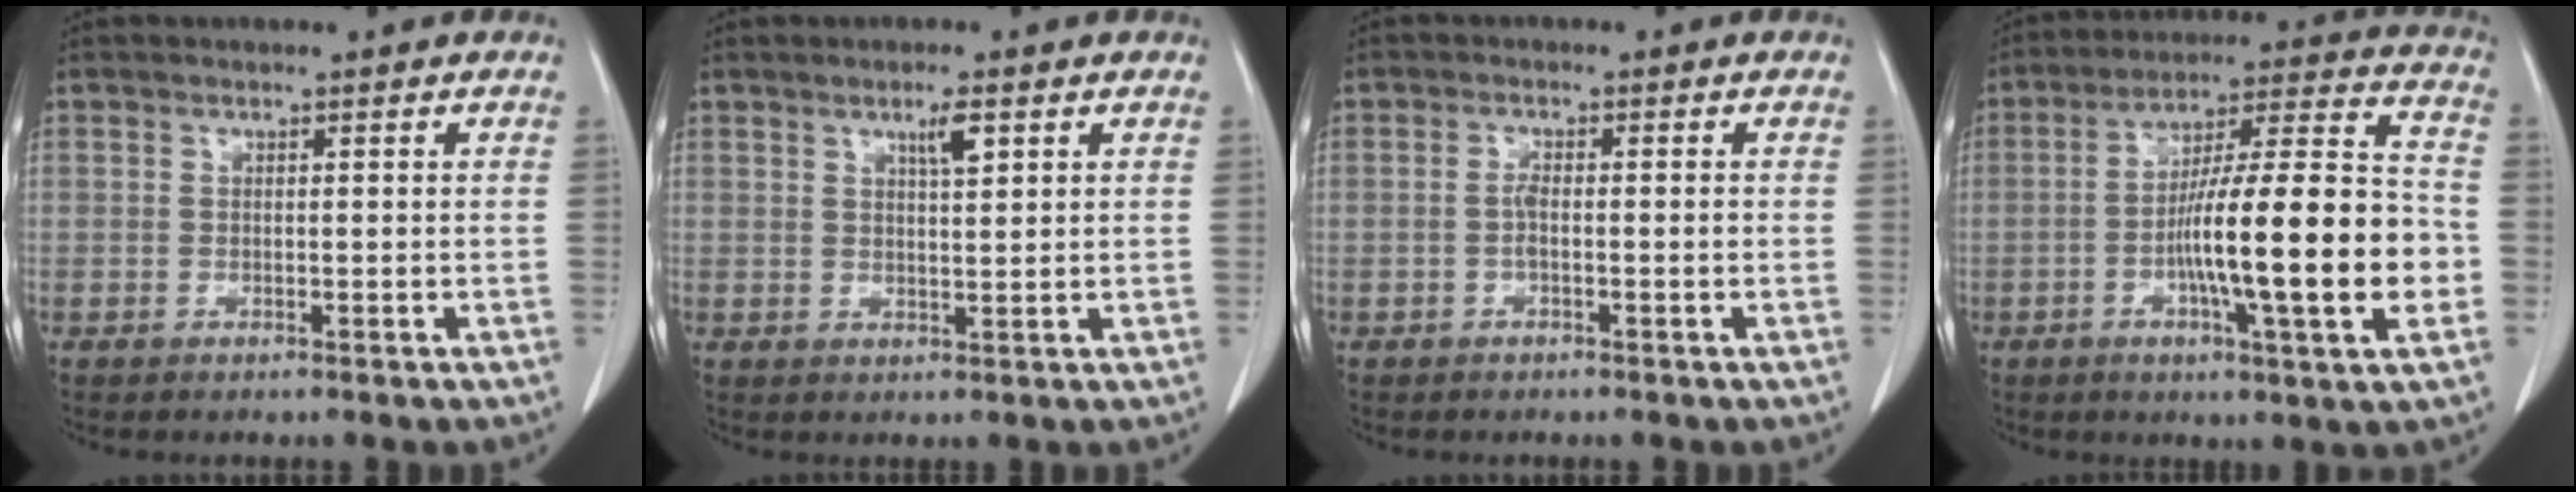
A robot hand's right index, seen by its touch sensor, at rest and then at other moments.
{"total": 3.1, "force": [1.6, 0.4, 2.6], "torque": [-0.046, -0.003, 0.026]}
{"total": 1.7, "force": [-0.4, 0.3, 1.6], "torque": [-0.028, 0.003, -0.005]}
{"total": 19.6, "force": [-4.0, 1.3, 19.1], "torque": [-0.299, 0.009, -0.060]}